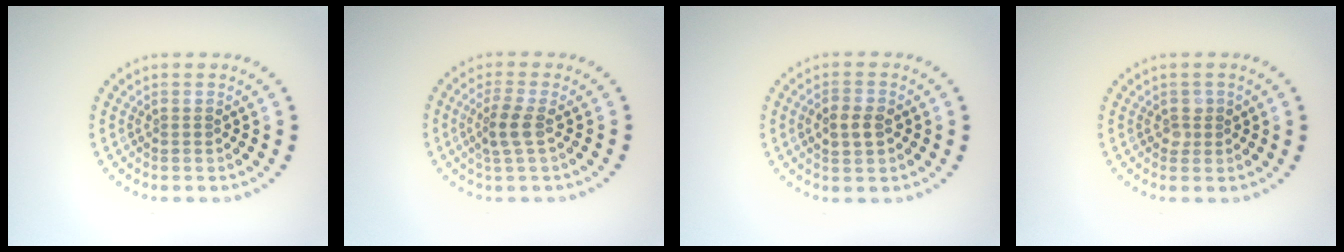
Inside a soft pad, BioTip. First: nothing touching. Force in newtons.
{"total": 2.2, "press": 2.0, "slide": 1.0}
{"total": 2.6, "press": 2.6, "slide": 0.2}
{"total": 1.2, "press": 1.1, "slide": 0.4}